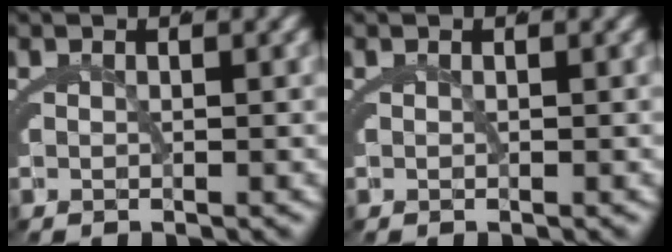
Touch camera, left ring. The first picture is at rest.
{"total": 0.0}